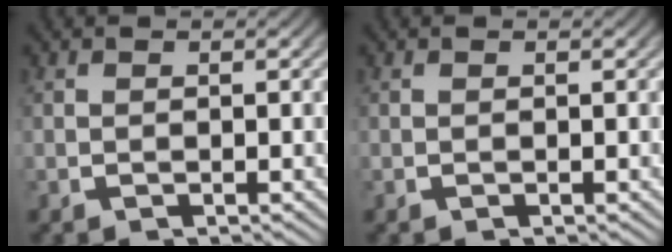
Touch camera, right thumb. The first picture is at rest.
{"total": 0.0}